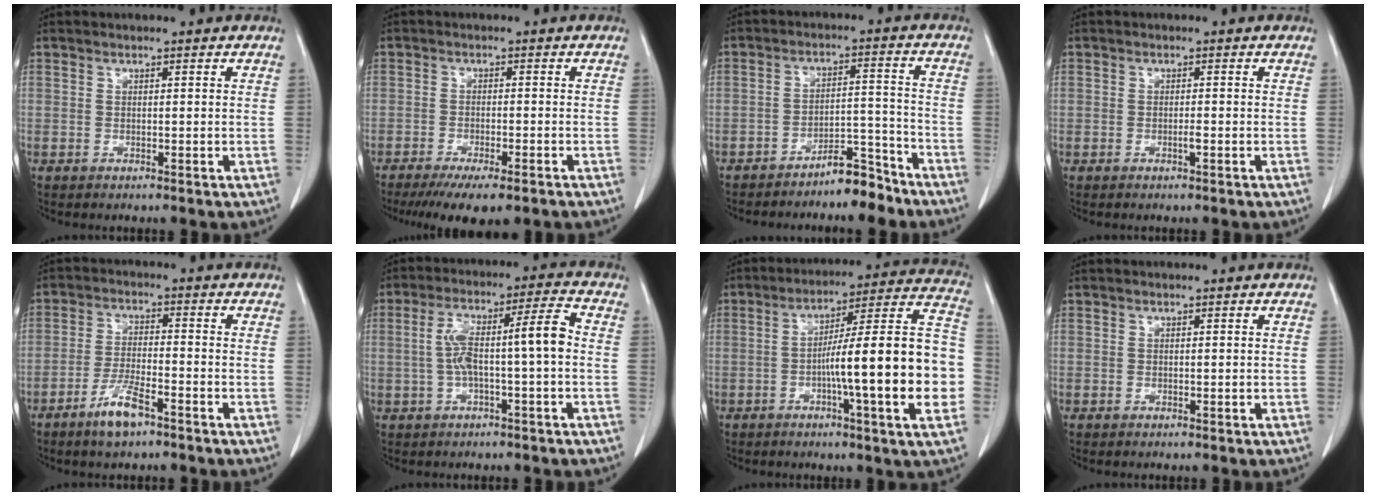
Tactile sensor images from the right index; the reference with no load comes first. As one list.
[{"total": 8.5, "force": [-6.3, 2.5, 5.2], "torque": [-0.070, -0.012, -0.094]}, {"total": 6.3, "force": [-5.5, 1.4, 2.7], "torque": [-0.036, 0.013, -0.093]}, {"total": 0.9, "force": [-0.4, 0.1, 0.8], "torque": [-0.016, 0.000, -0.006]}, {"total": 6.1, "force": [-4.1, 1.1, 4.4], "torque": [-0.090, -0.005, -0.075]}, {"total": 9.1, "force": [-0.6, 1.2, 9.0], "torque": [-0.165, 0.038, -0.010]}, {"total": 20.8, "force": [-3.7, 0.3, 20.4], "torque": [-0.233, 0.026, -0.058]}, {"total": 0.0}]